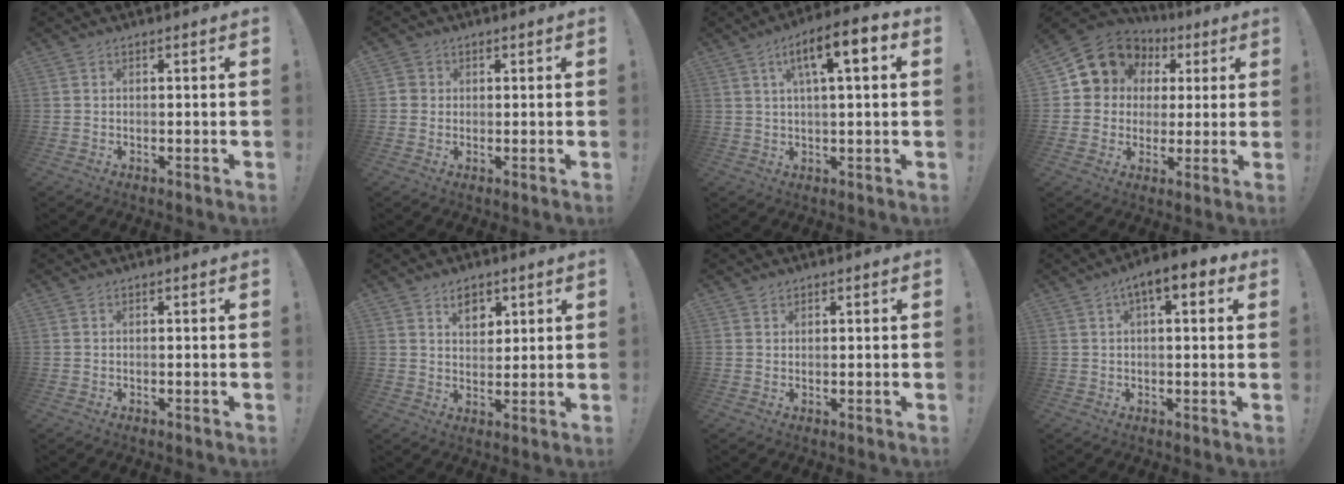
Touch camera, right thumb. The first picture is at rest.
{"total": 2.7, "force": [0.8, 2.6, 0.5], "torque": [-0.007, 0.003, 0.015]}
{"total": 10.1, "force": [3.1, 2.7, 9.2], "torque": [-0.144, -0.003, 0.046]}
{"total": 11.4, "force": [4.6, 10.0, 3.1], "torque": [-0.042, -0.030, 0.101]}
{"total": 0.0}
{"total": 6.3, "force": [4.0, 4.3, 2.4], "torque": [-0.030, -0.022, 0.071]}
{"total": 1.2, "force": [1.0, 0.7, 0.0], "torque": [0.001, -0.003, 0.020]}
{"total": 7.1, "force": [3.0, 2.7, 5.9], "torque": [-0.080, -0.009, 0.050]}